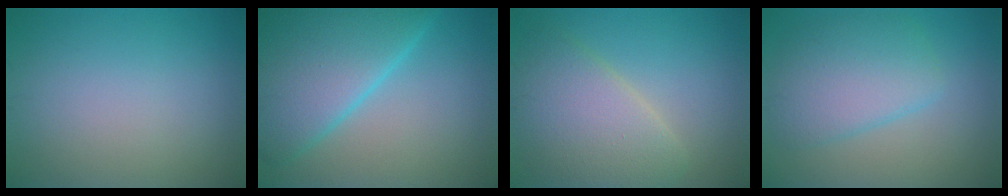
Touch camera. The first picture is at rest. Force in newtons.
{"total": 9.9, "press": 9.8, "slide": 0.7}
{"total": 6.3, "press": 6.3, "slide": 0.3}
{"total": 5.2, "press": 5.2, "slide": 0.3}